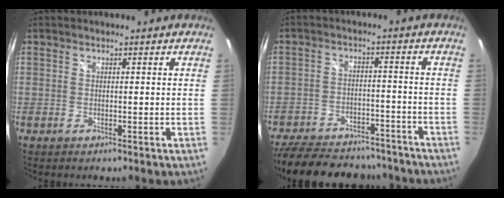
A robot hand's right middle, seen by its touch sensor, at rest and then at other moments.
{"total": 23.7, "force": [-19.5, 9.3, 9.7], "torque": [-0.213, 0.012, -0.262]}